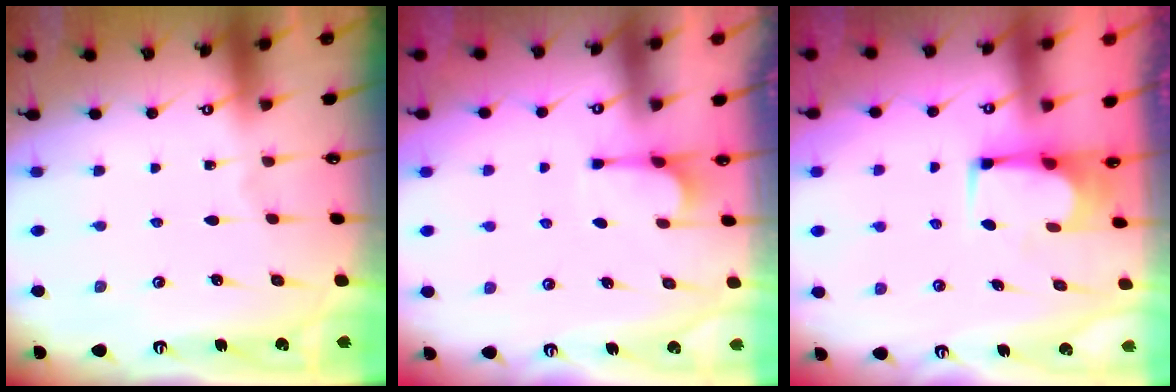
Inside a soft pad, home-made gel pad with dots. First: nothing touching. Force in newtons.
{"total": 2.0, "press": 1.7, "slide": 1.1}
{"total": 2.1, "press": 2.1, "slide": 0.1}